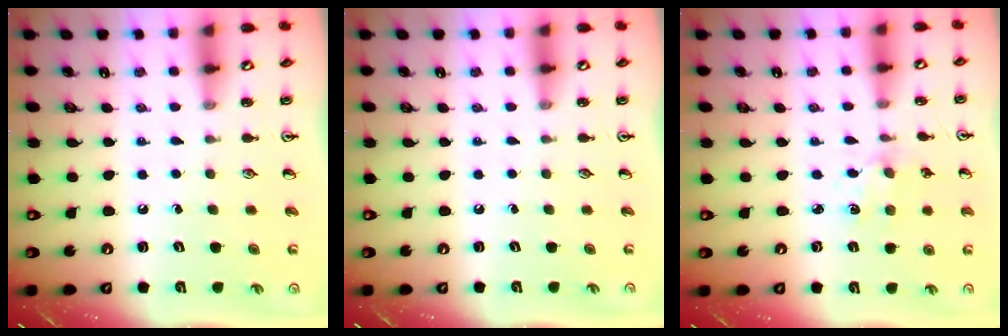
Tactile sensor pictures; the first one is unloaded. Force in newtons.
{"total": 0.0}
{"total": 2.8, "press": 2.7, "slide": 0.4}